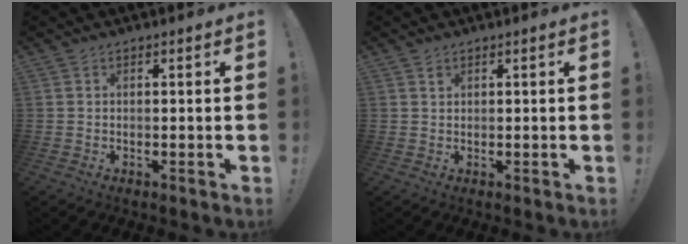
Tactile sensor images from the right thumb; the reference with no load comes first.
{"total": 0.8, "force": [0.5, 0.6, 0.2], "torque": [0.000, -0.001, 0.009]}